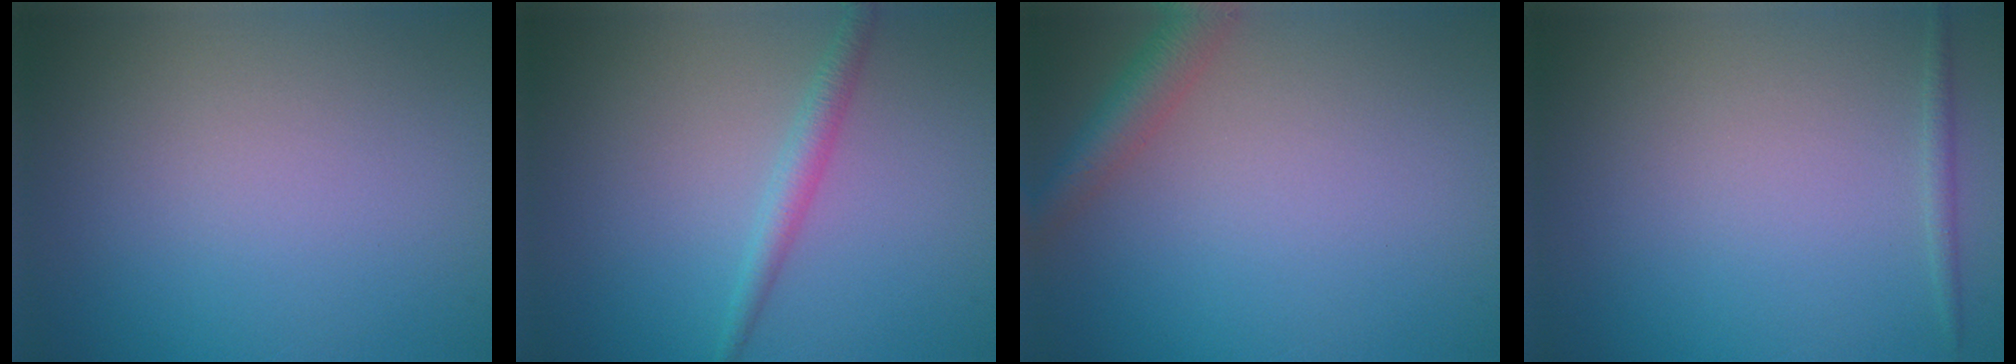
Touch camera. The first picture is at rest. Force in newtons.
{"total": 1.9, "press": 1.9, "slide": 0.1}
{"total": 2.9, "press": 2.9, "slide": 0.2}
{"total": 0.8, "press": 0.8, "slide": 0.1}